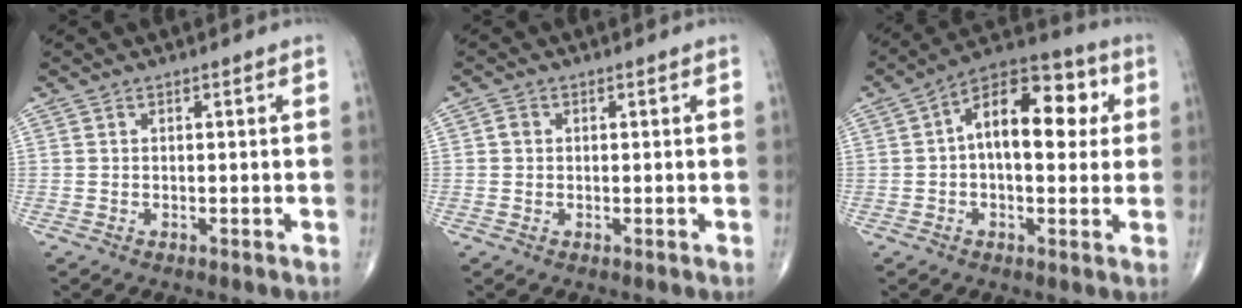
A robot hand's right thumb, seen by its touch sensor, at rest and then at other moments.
{"total": 1.2, "force": [0.1, 1.1, 0.5], "torque": [-0.007, 0.002, 0.001]}
{"total": 15.5, "force": [2.5, 8.3, 12.8], "torque": [-0.166, 0.029, 0.029]}